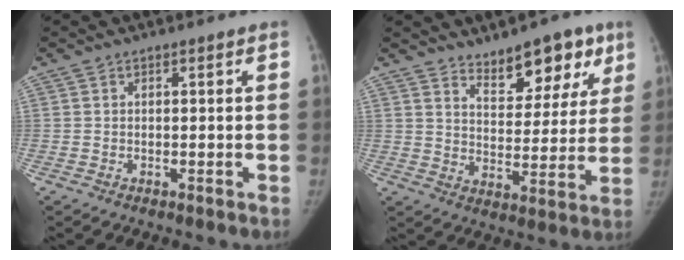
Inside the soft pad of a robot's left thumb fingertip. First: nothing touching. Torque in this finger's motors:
{"motor_torque": [0.10, 0.17, 0.25, 0.10, -0.04]}